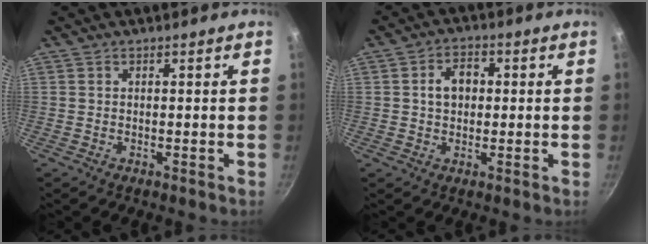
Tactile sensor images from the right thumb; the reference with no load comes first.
{"total": 5.6, "force": [0.6, 4.3, 3.7], "torque": [-0.034, 0.012, 0.004]}